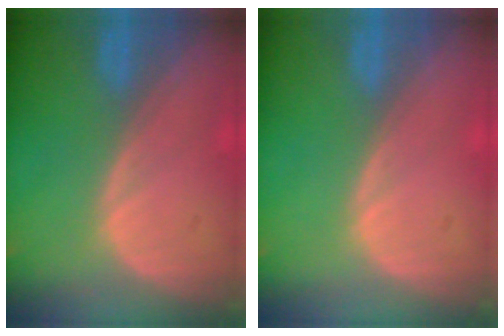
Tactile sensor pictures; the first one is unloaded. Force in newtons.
{"total": 0.0}